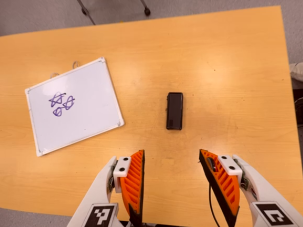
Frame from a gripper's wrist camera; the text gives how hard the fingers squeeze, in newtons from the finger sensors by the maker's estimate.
{"total": 0.0}